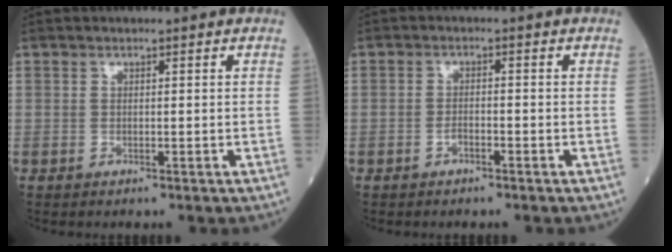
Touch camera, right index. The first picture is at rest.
{"total": 1.6, "force": [-0.9, 0.6, 1.1], "torque": [-0.016, 0.004, -0.016]}